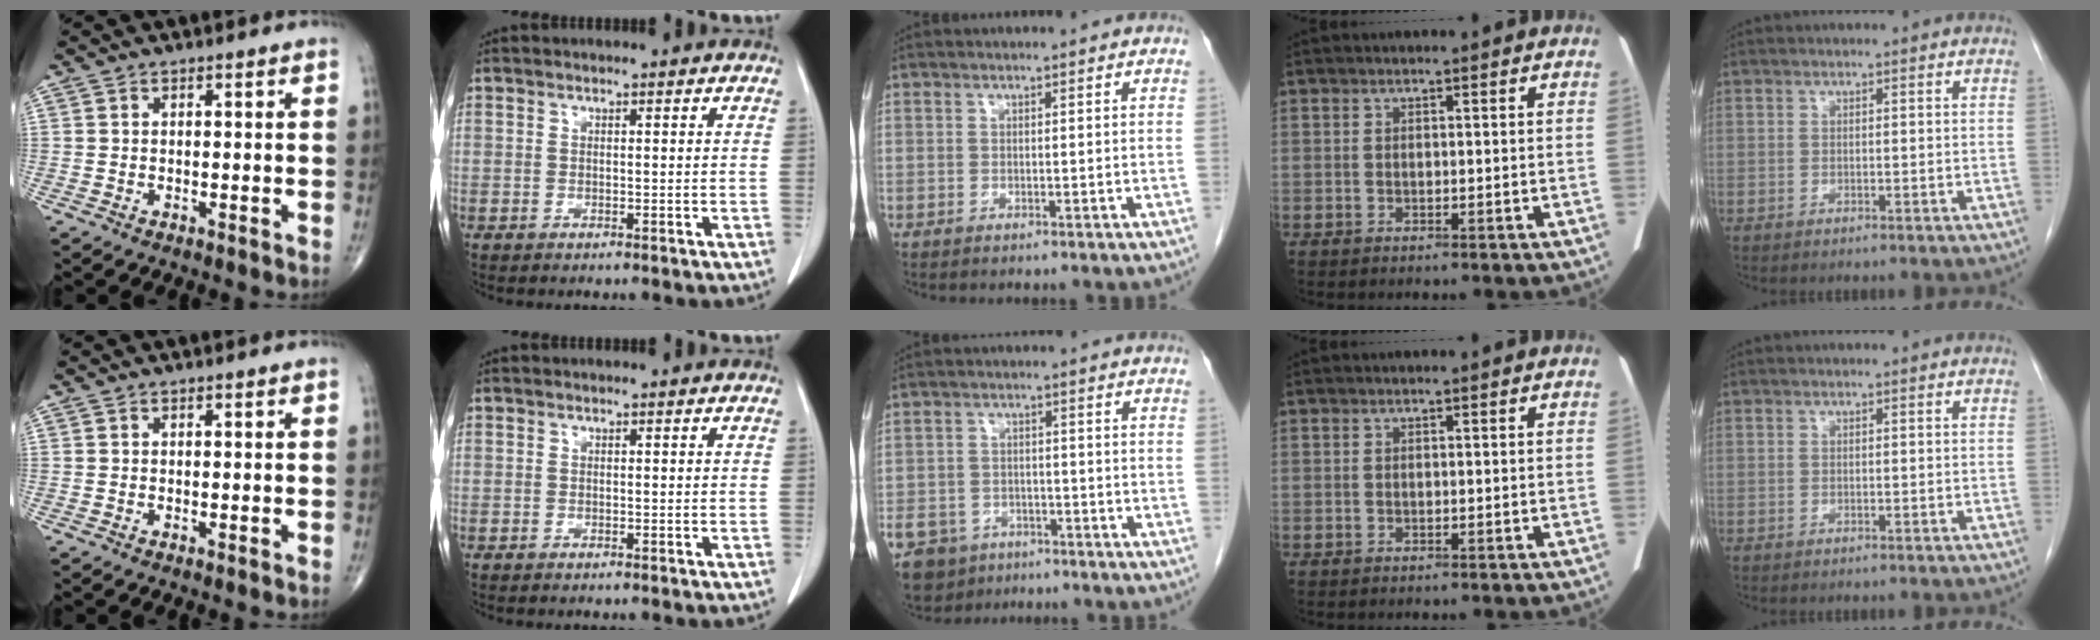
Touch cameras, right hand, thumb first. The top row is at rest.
{"middle": {"total": 11.3, "force": [-7.7, 7.5, 3.5], "torque": [-0.089, -0.007, -0.114]}}